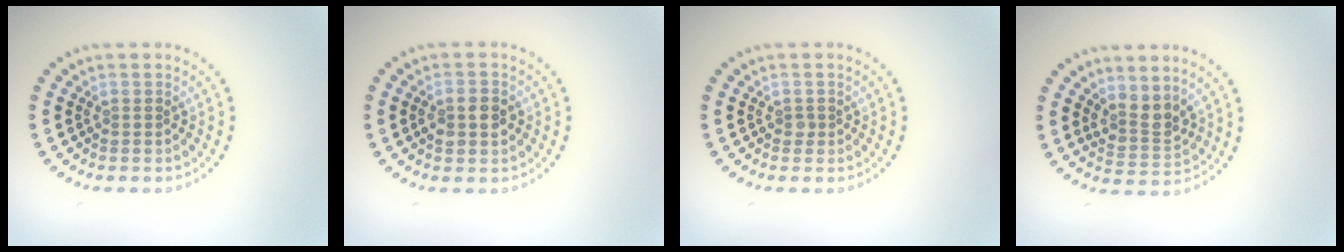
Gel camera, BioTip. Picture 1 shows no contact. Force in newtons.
{"total": 2.8, "press": 2.8, "slide": 0.1}
{"total": 0.7, "press": 0.5, "slide": 0.5}
{"total": 2.4, "press": 1.9, "slide": 1.5}